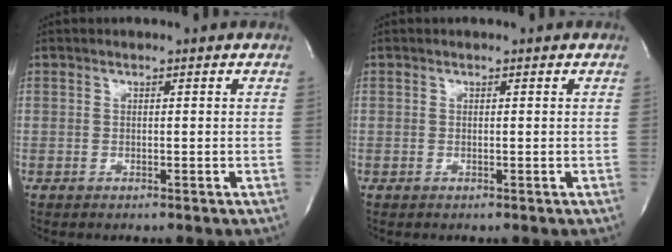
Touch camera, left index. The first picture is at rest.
{"total": 0.0}